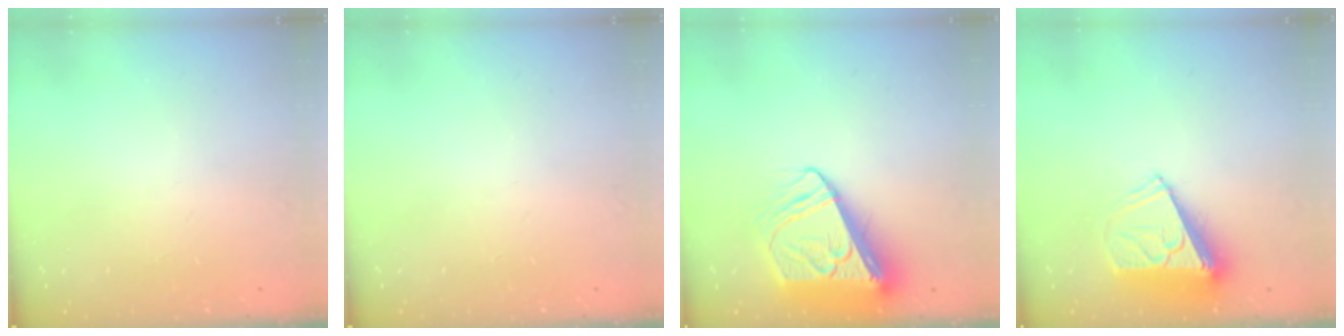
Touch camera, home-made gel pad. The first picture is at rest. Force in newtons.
{"total": 0.0}
{"total": 12.6, "press": 12.6, "slide": 1.6}
{"total": 7.7, "press": 7.7, "slide": 0.5}